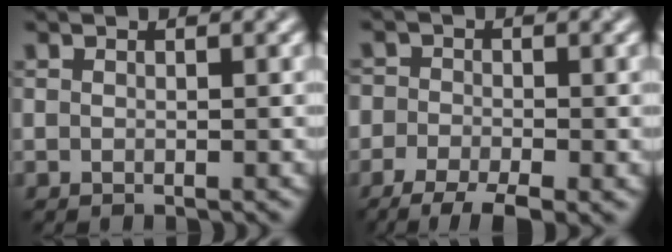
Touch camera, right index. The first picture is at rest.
{"total": 6.7, "force": [-4.0, 3.1, 4.4], "torque": [-0.077, -0.016, -0.065]}